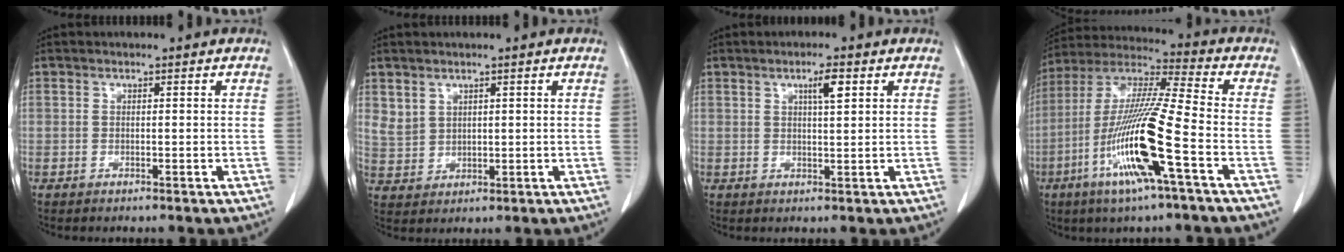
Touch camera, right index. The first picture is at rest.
{"total": 3.6, "force": [2.3, 2.6, 1.1], "torque": [-0.023, -0.003, 0.058]}
{"total": 3.2, "force": [1.4, 0.4, 2.8], "torque": [-0.046, -0.001, 0.023]}
{"total": 17.0, "force": [-6.1, -0.3, 15.9], "torque": [-0.324, -0.016, -0.123]}